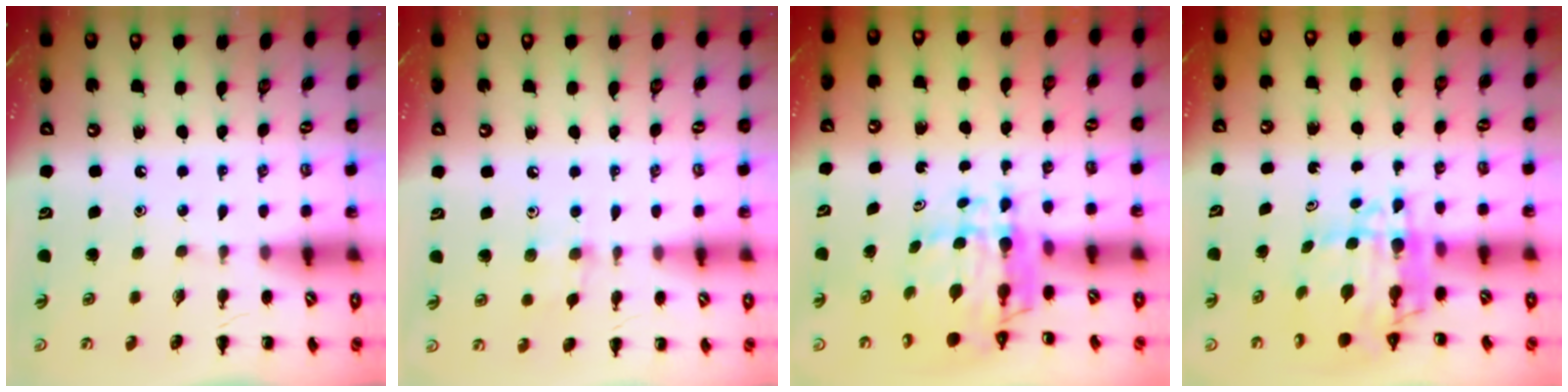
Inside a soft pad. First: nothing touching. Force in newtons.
{"total": 3.5, "press": 3.3, "slide": 1.2}
{"total": 7.5, "press": 7.0, "slide": 2.7}
{"total": 8.0, "press": 7.4, "slide": 3.0}